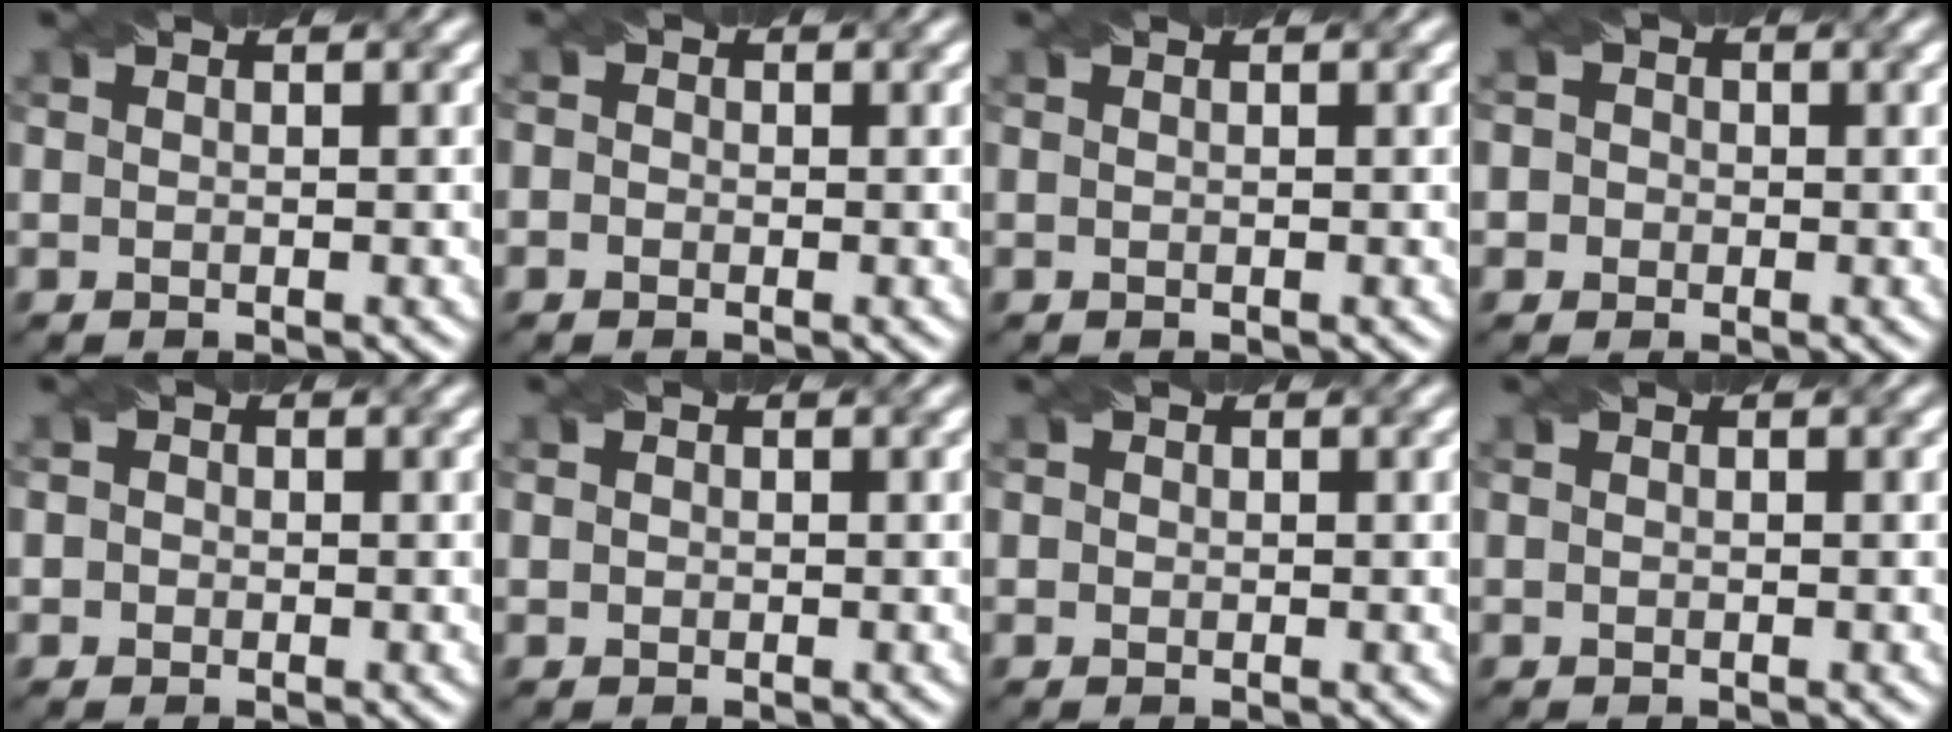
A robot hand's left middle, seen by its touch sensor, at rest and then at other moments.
{"total": 1.3, "force": [0.0, 1.2, 0.5], "torque": [-0.001, 0.000, -0.014]}
{"total": 0.0}
{"total": 3.1, "force": [0.6, 2.9, 1.0], "torque": [0.014, 0.024, -0.015]}
{"total": 1.5, "force": [0.3, 1.4, 0.5], "torque": [0.007, 0.007, -0.010]}
{"total": 0.7, "force": [0.2, 0.7, 0.2], "torque": [-0.002, 0.000, -0.002]}
{"total": 0.8, "force": [0.3, 0.7, 0.2], "torque": [-0.002, 0.001, -0.003]}
{"total": 0.0}